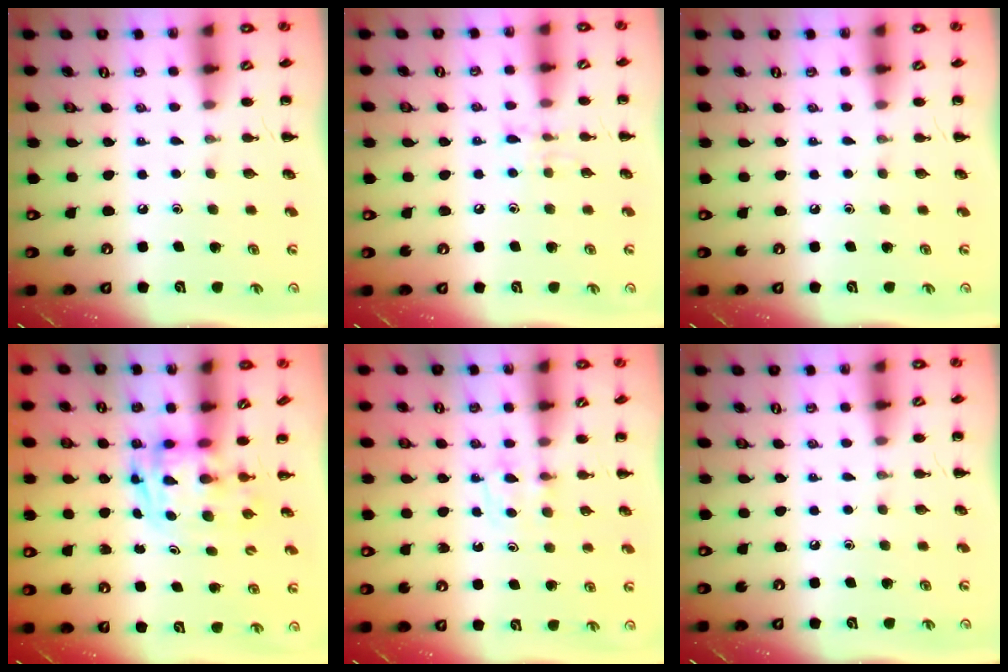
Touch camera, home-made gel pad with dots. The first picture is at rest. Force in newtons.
{"total": 5.9, "press": 5.8, "slide": 1.1}
{"total": 0.0}
{"total": 2.8, "press": 2.8, "slide": 0.5}
{"total": 3.8, "press": 3.5, "slide": 1.5}
{"total": 0.0}